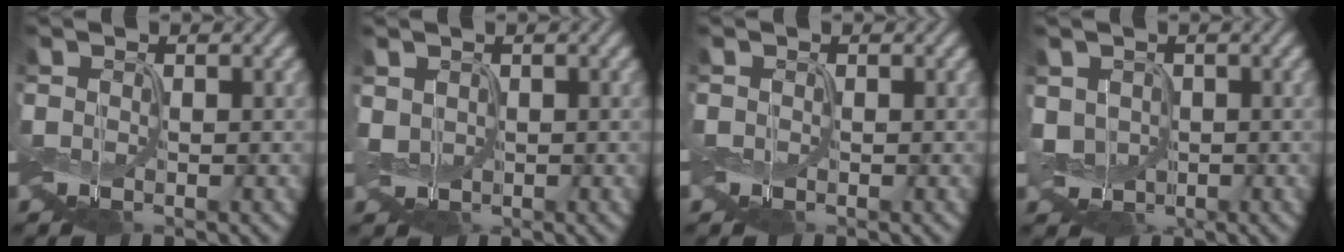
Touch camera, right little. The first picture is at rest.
{"total": 1.8, "force": [0.0, 1.5, 1.0], "torque": [-0.029, 0.003, -0.001]}
{"total": 0.0}
{"total": 3.2, "force": [-0.6, 2.7, 1.6], "torque": [-0.042, 0.000, -0.015]}